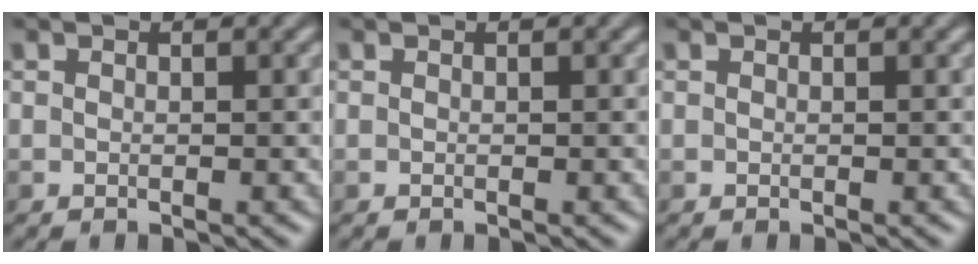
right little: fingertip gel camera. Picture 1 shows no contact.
{"total": 0.0}
{"total": 0.0}